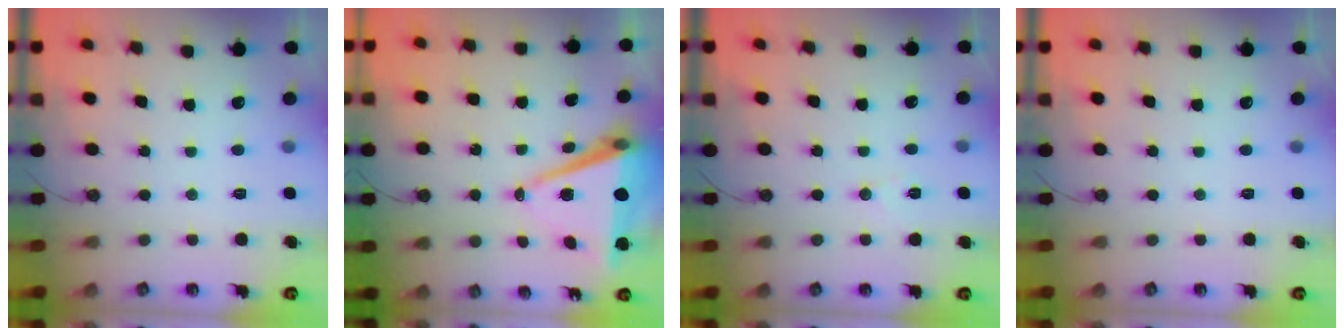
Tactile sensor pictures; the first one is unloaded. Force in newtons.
{"total": 10.1, "press": 9.2, "slide": 4.1}
{"total": 5.1, "press": 4.8, "slide": 1.8}
{"total": 0.0}